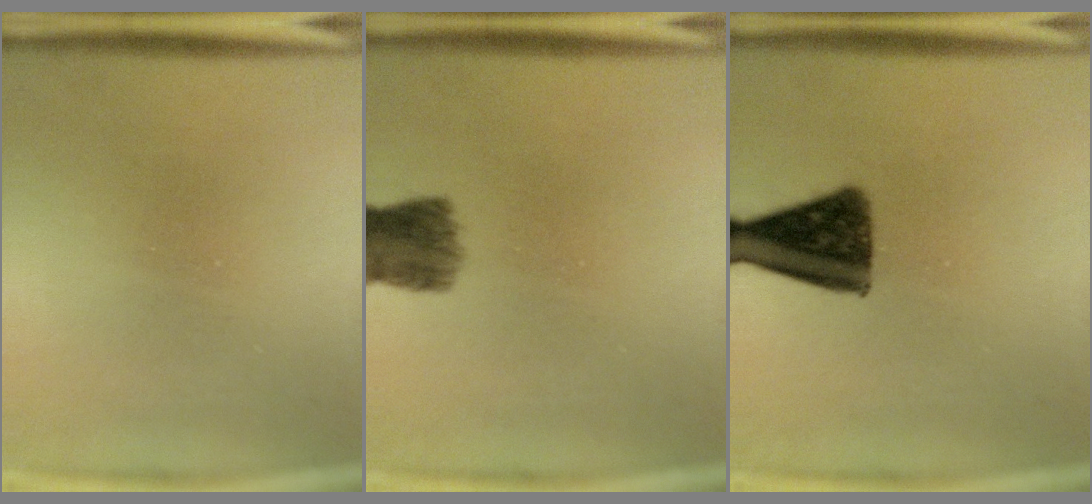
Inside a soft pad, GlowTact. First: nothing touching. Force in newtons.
{"total": 6.6}
{"total": 12.0}